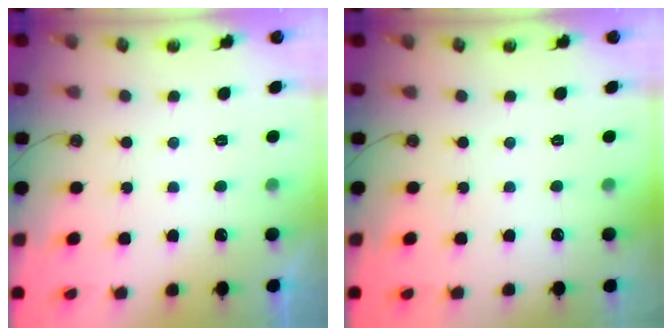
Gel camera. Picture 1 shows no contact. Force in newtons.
{"total": 0.0}